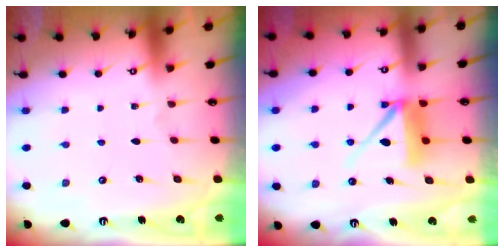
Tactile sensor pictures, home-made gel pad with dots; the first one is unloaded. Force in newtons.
{"total": 9.0, "press": 8.9, "slide": 0.9}